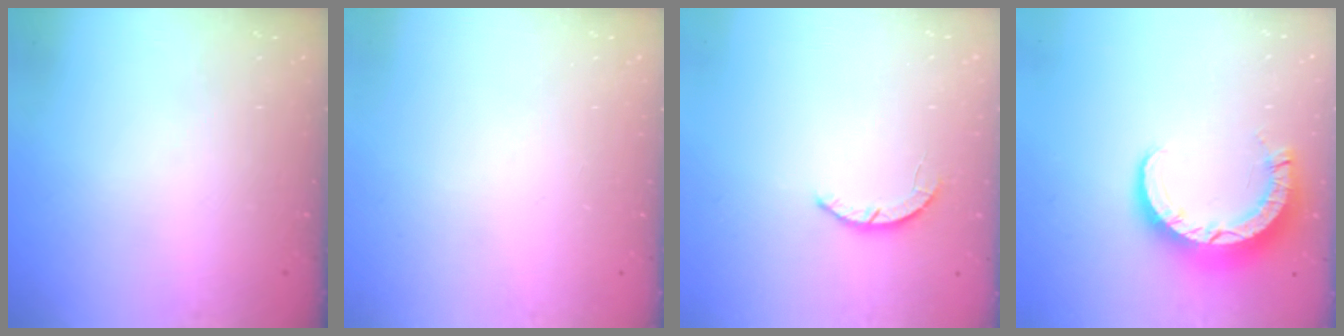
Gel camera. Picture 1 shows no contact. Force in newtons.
{"total": 0.0}
{"total": 2.2, "press": 2.2, "slide": 0.3}
{"total": 8.5, "press": 8.4, "slide": 0.8}